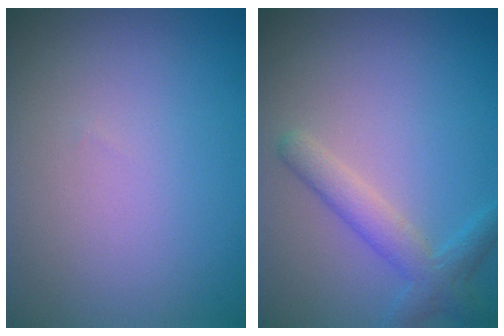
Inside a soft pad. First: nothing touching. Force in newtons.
{"total": 2.9, "press": 2.9, "slide": 0.1}